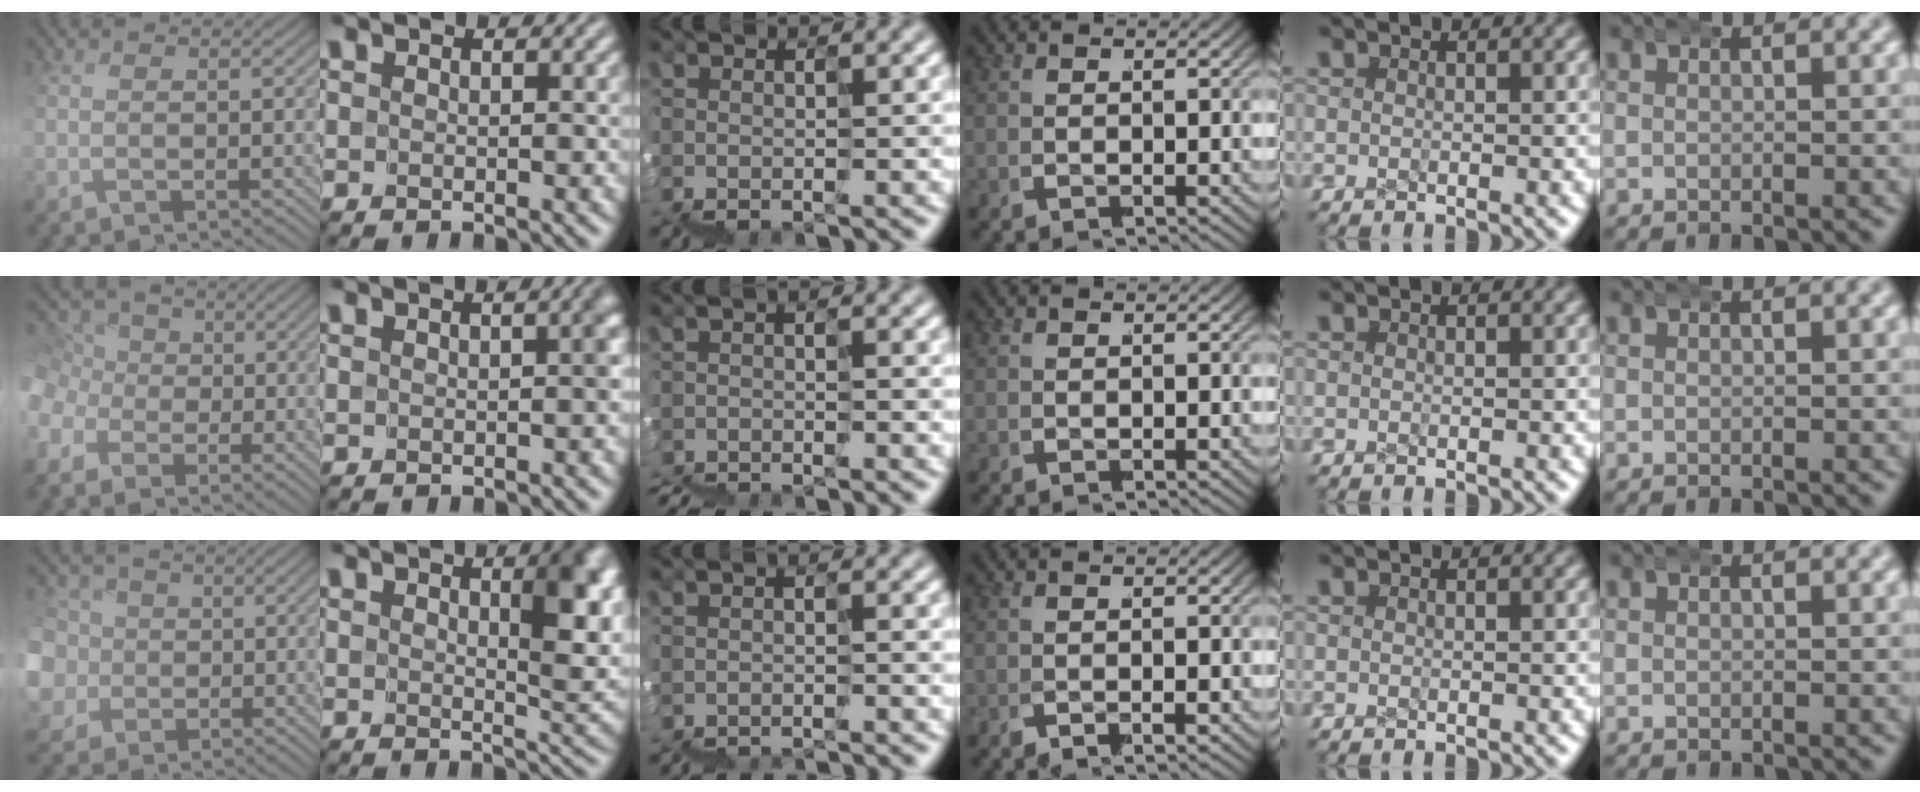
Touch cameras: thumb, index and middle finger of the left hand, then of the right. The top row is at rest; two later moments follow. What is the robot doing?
{"motion": "wrap", "object": "ethernet cable"}